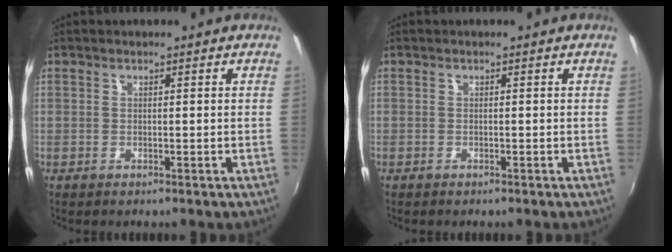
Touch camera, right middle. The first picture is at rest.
{"total": 0.6, "force": [-0.5, 0.2, 0.1], "torque": [-0.003, 0.001, -0.008]}